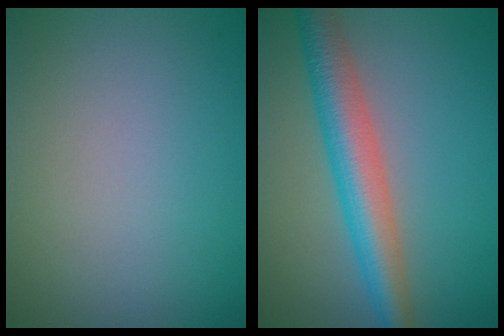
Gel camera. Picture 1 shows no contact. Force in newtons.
{"total": 5.7, "press": 5.7, "slide": 0.1}